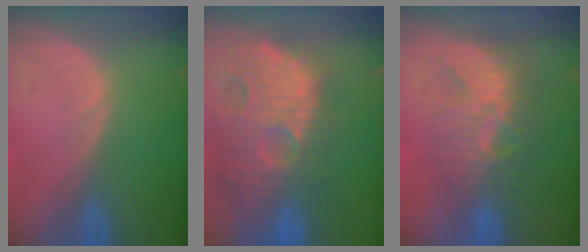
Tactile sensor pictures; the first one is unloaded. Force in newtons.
{"total": 14.3, "press": 12.5, "slide": 6.9}
{"total": 8.8, "press": 7.6, "slide": 4.4}